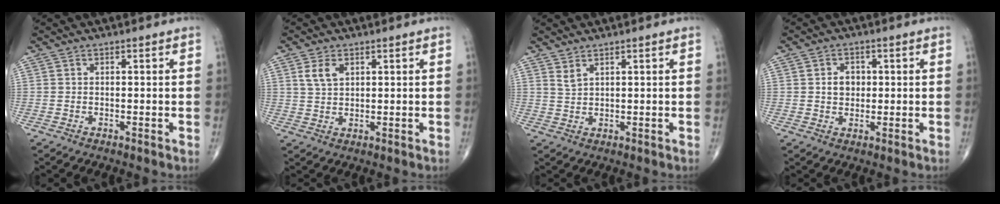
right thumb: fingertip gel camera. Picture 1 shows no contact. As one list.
[{"total": 3.9, "force": [1.7, 2.4, 2.6], "torque": [-0.045, -0.005, 0.037]}, {"total": 1.9, "force": [1.5, 0.5, 1.1], "torque": [-0.022, -0.010, 0.034]}, {"total": 3.8, "force": [0.5, 3.1, 2.2], "torque": [-0.019, 0.002, 0.006]}]